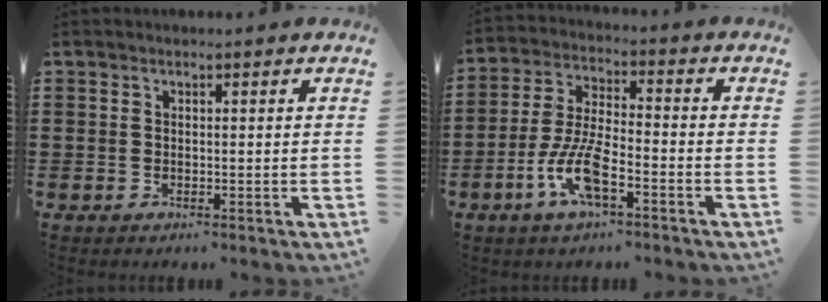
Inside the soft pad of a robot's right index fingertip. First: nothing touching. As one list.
[{"total": 8.7, "force": [-3.9, 2.7, 7.3], "torque": [-0.165, -0.007, -0.076]}]